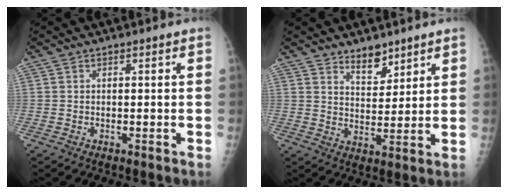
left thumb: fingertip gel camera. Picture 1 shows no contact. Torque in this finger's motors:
{"motor_torque": [1.11, 0.20, 0.37, -0.24, 0.08]}